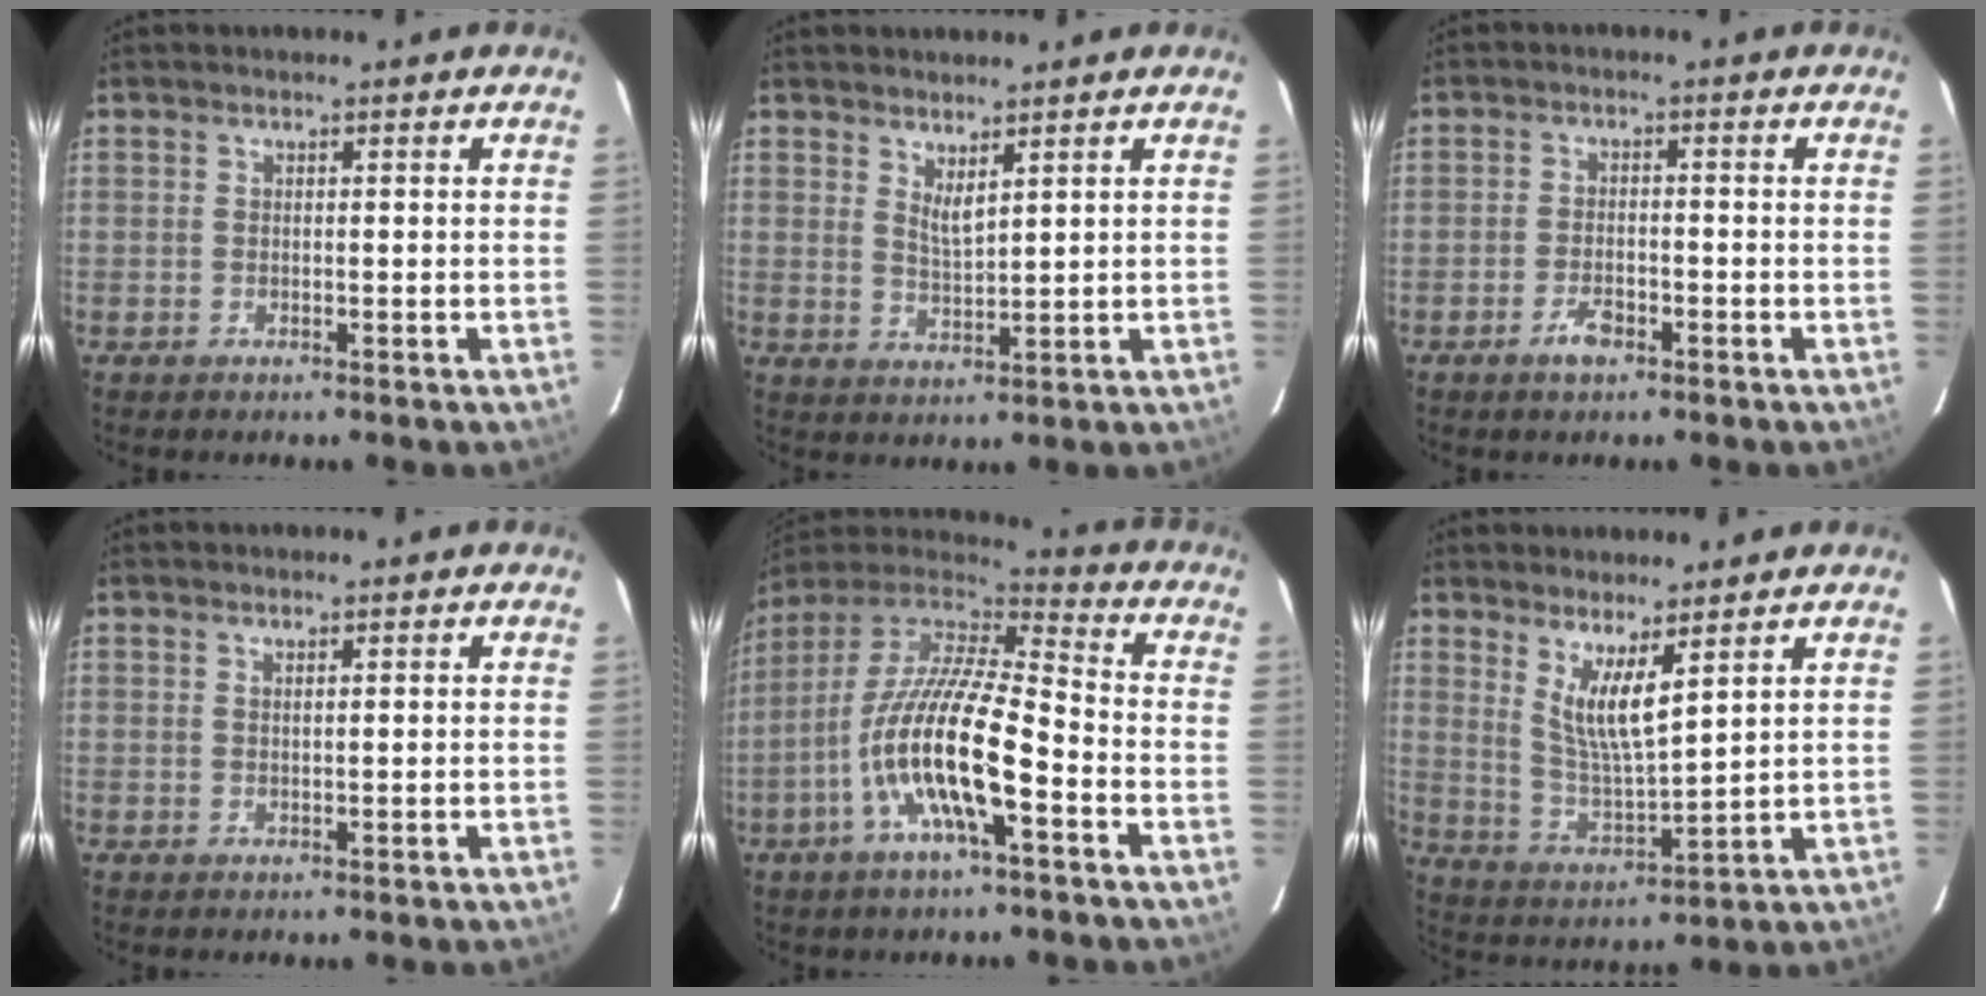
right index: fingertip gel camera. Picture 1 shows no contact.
{"total": 3.4, "force": [2.5, 0.7, 2.2], "torque": [-0.039, -0.007, 0.043]}
{"total": 3.6, "force": [-2.2, 1.8, 2.2], "torque": [-0.049, -0.001, -0.038]}
{"total": 0.7, "force": [0.4, 0.1, 0.5], "torque": [-0.010, 0.002, 0.008]}
{"total": 18.0, "force": [-6.7, 4.1, 16.2], "torque": [-0.306, -0.019, -0.136]}
{"total": 8.2, "force": [4.7, 1.2, 6.6], "torque": [-0.123, -0.018, 0.096]}